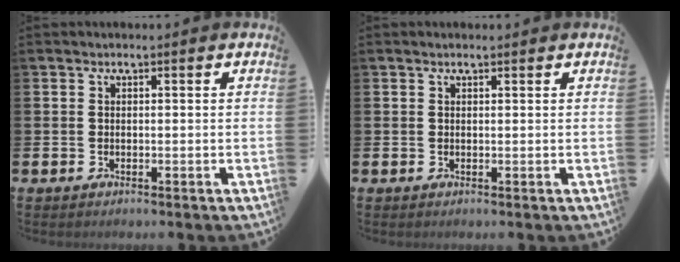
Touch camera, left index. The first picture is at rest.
{"total": 0.8, "force": [0.7, 0.1, 0.3], "torque": [-0.004, 0.001, 0.012]}